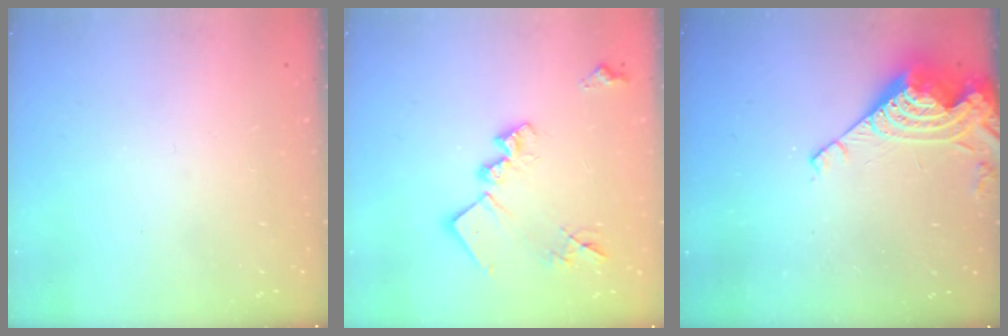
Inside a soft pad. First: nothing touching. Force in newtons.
{"total": 16.6, "press": 16.6, "slide": 0.5}
{"total": 9.6, "press": 9.6, "slide": 0.8}